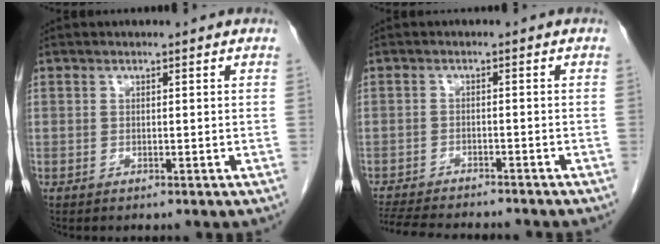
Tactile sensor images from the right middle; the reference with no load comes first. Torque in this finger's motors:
{"motor_torque": [0.38, -0.35, 0.09, 0.04]}